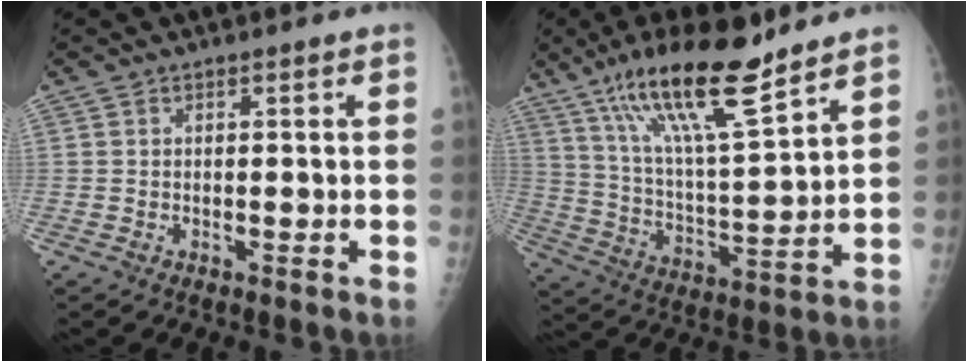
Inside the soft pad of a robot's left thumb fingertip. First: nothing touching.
{"total": 18.8, "force": [13.2, 3.6, 12.9], "torque": [-0.214, -0.063, 0.240]}